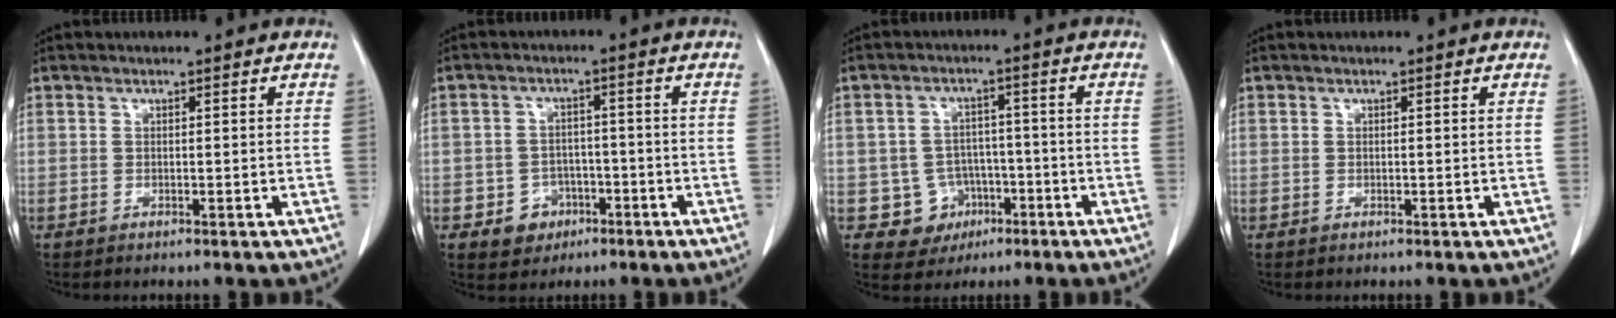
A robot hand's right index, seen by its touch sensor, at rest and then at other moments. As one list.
[{"total": 4.4, "force": [-2.0, 3.8, 1.0], "torque": [-0.009, 0.011, -0.022]}, {"total": 6.3, "force": [-2.2, 5.9, 0.8], "torque": [-0.007, 0.013, -0.025]}, {"total": 0.0}]